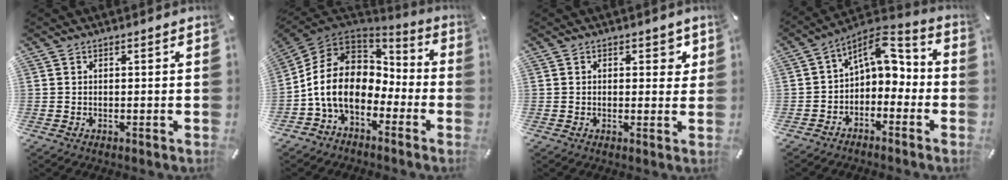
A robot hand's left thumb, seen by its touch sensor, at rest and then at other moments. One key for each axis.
{"total": 13.2, "fx": -3.3, "fy": 10.0, "fz": 8.0, "tx": -0.183, "ty": 0.017, "tz": -0.063}
{"total": 2.9, "fx": 0.9, "fy": 1.9, "fz": 1.9, "tx": -0.007, "ty": -0.005, "tz": 0.007}
{"total": 8.3, "fx": 1.5, "fy": 5.6, "fz": 5.9, "tx": -0.079, "ty": -0.009, "tz": 0.025}